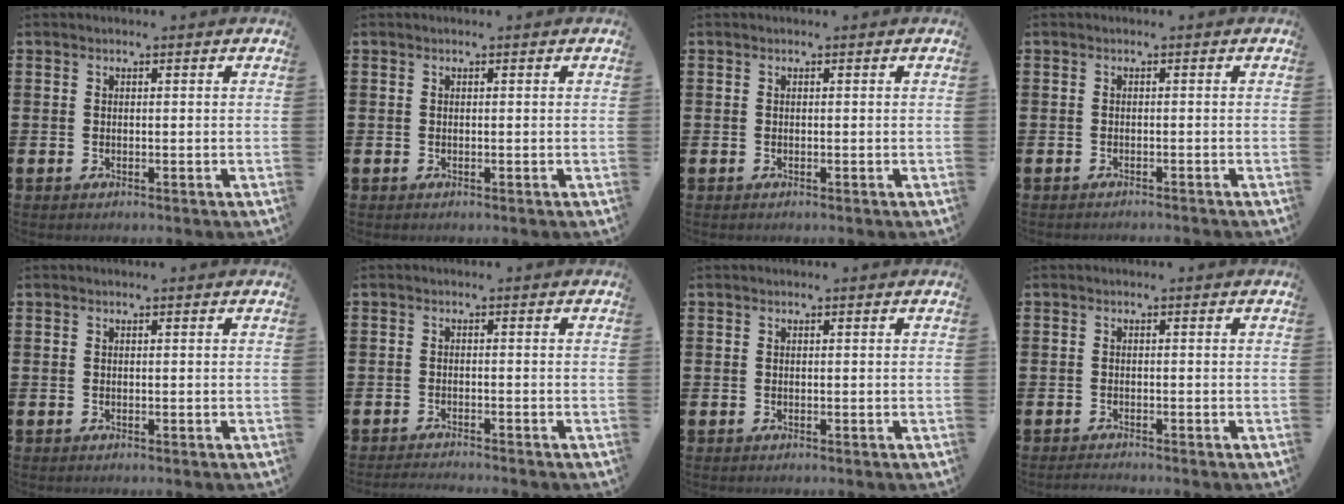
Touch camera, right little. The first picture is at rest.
{"total": 0.0}
{"total": 0.0}
{"total": 0.6, "force": [-0.6, -0.1, 0.0], "torque": [0.000, -0.001, -0.012]}
{"total": 0.0}
{"total": 1.2, "force": [-1.2, -0.2, 0.2], "torque": [-0.004, 0.000, -0.024]}
{"total": 0.0}
{"total": 0.8, "force": [-0.8, 0.0, 0.3], "torque": [-0.005, -0.002, -0.015]}